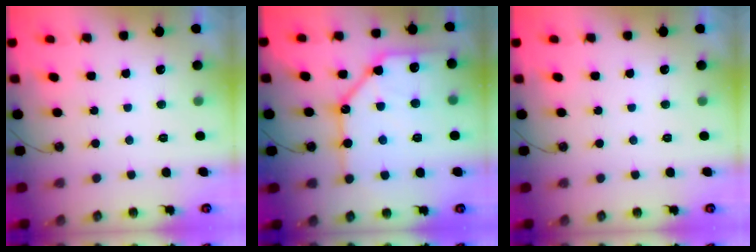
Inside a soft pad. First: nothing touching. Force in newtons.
{"total": 19.4, "press": 19.3, "slide": 1.9}
{"total": 0.0}